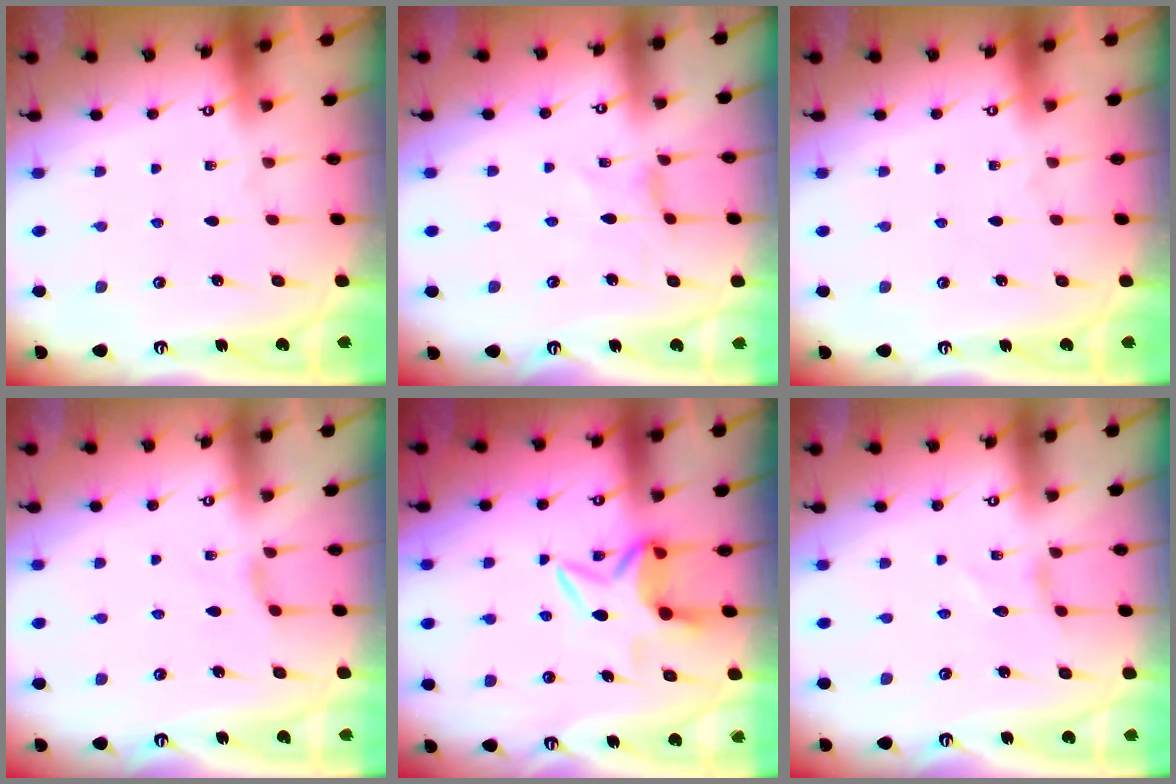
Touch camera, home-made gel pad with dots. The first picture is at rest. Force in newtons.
{"total": 0.0}
{"total": 0.0}
{"total": 2.1, "press": 2.1, "slide": 0.4}
{"total": 7.6, "press": 7.5, "slide": 1.0}
{"total": 0.0}